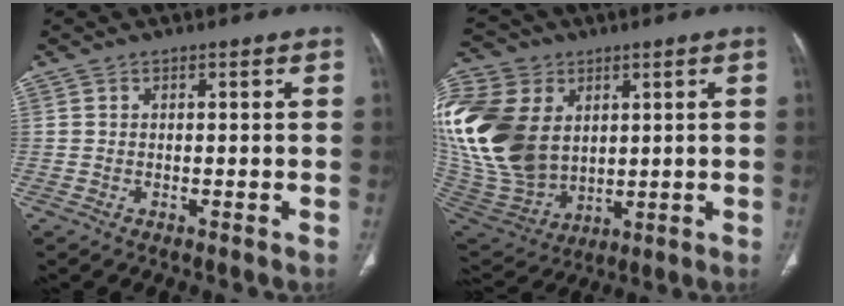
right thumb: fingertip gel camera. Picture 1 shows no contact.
{"total": 29.9, "force": [5.8, 21.7, 19.7], "torque": [-0.453, 0.011, 0.131]}